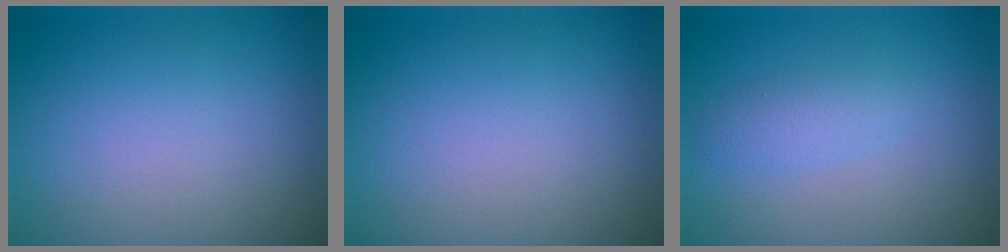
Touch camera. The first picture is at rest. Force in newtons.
{"total": 0.0}
{"total": 1.7, "press": 1.7, "slide": 0.1}